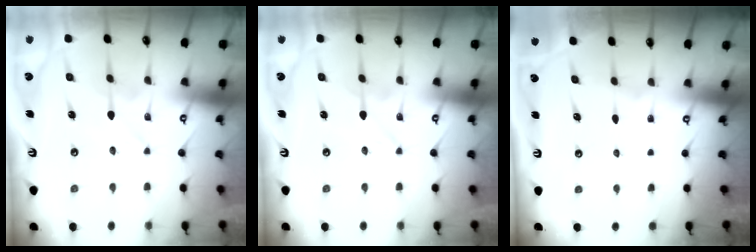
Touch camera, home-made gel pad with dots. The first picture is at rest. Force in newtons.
{"total": 0.0}
{"total": 0.0}